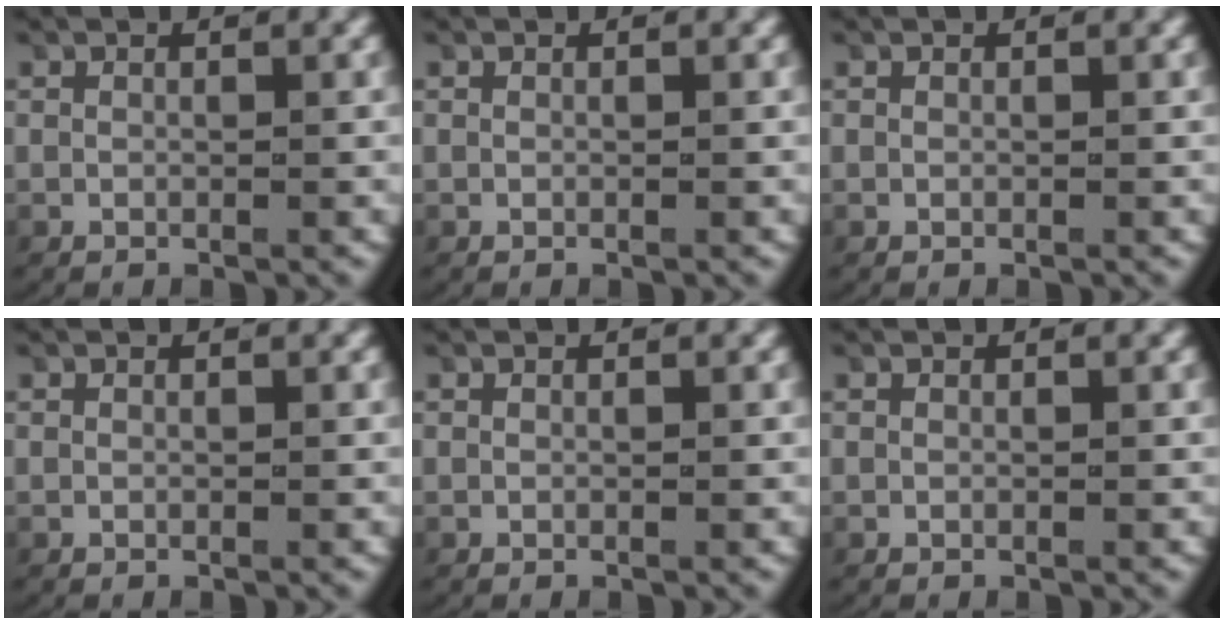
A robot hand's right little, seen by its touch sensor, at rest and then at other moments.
{"total": 0.0}
{"total": 0.0}
{"total": 0.0}
{"total": 0.0}
{"total": 0.0}